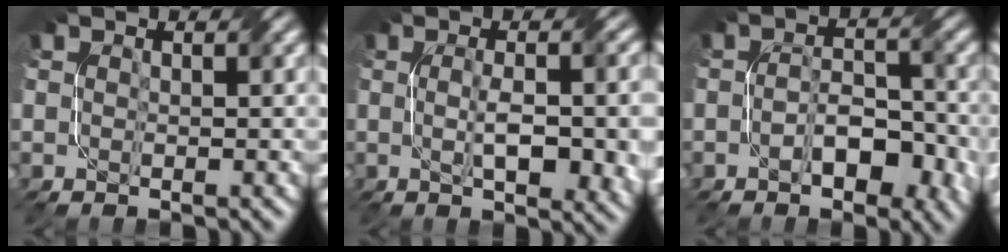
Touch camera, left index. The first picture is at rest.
{"total": 6.8, "force": [-0.7, 2.1, 6.5], "torque": [-0.102, -0.007, -0.004]}
{"total": 4.4, "force": [-1.9, 2.2, 3.3], "torque": [-0.051, 0.007, -0.031]}